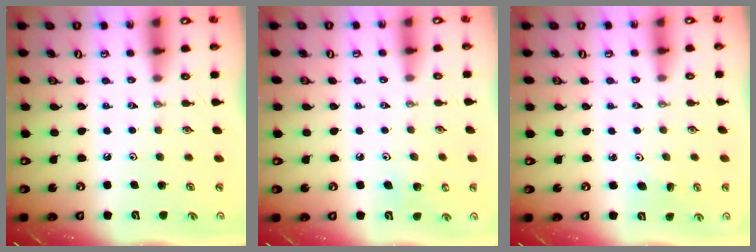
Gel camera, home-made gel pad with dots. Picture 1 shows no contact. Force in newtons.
{"total": 6.5, "press": 6.2, "slide": 1.9}
{"total": 3.9, "press": 3.9, "slide": 0.2}